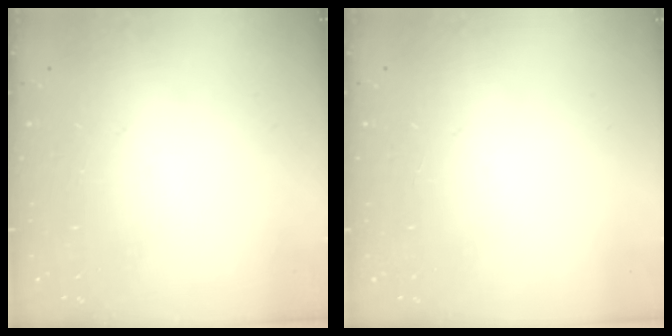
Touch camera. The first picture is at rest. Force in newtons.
{"total": 0.0}